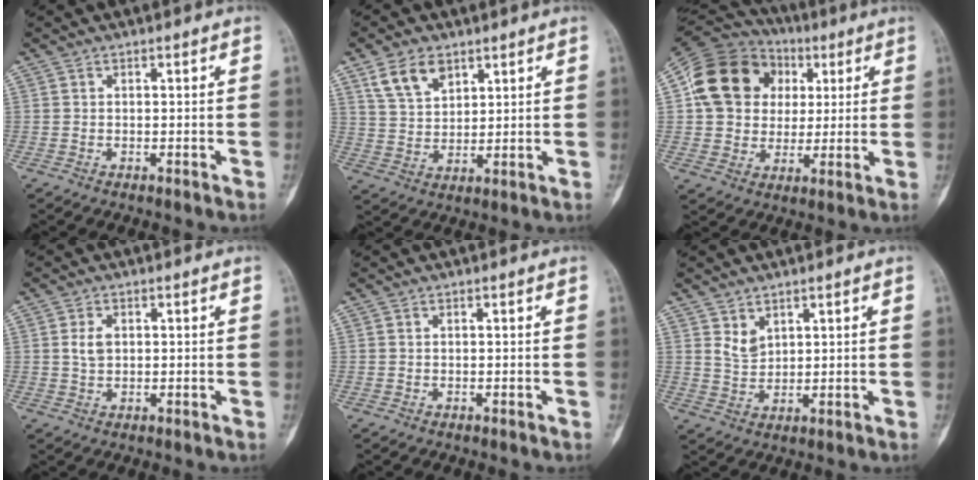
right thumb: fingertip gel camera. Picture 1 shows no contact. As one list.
[{"total": 7.8, "force": [4.7, 4.7, 4.1], "torque": [-0.064, -0.020, 0.096]}, {"total": 17.7, "force": [4.1, 14.9, 8.5], "torque": [-0.130, 0.023, 0.073]}, {"total": 2.9, "force": [0.6, 1.9, 2.1], "torque": [-0.036, 0.001, 0.012]}, {"total": 0.0}, {"total": 3.5, "force": [2.1, 2.2, 1.7], "torque": [-0.020, -0.020, 0.048]}]